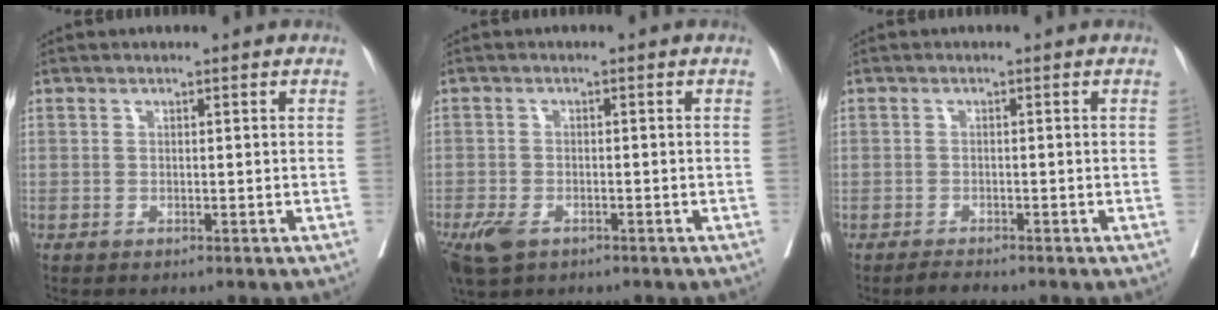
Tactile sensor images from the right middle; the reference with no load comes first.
{"total": 6.0, "force": [-3.6, 3.2, 3.5], "torque": [-0.071, -0.009, -0.061]}
{"total": 1.2, "force": [-1.2, 0.1, 0.2], "torque": [-0.012, -0.006, -0.019]}